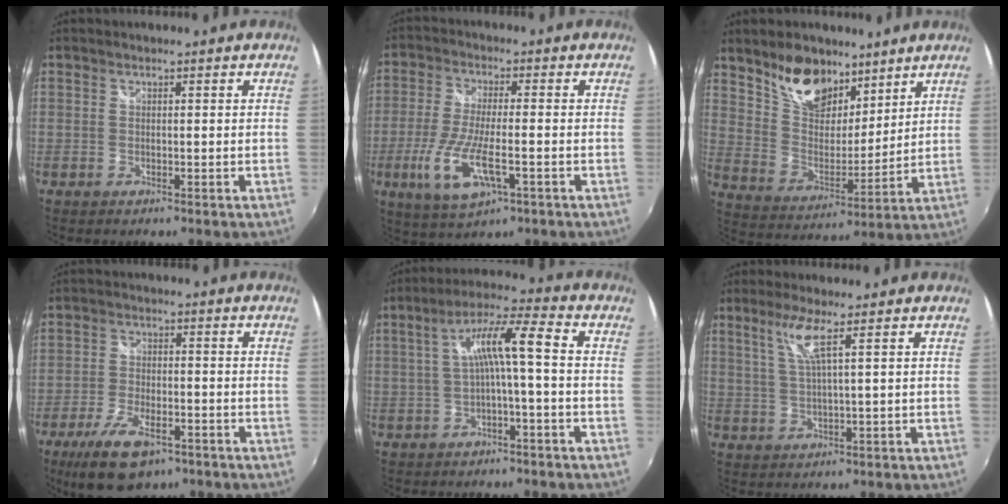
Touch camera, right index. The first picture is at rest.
{"total": 11.7, "force": [-4.3, 3.5, 10.3], "torque": [-0.220, -0.022, -0.077]}
{"total": 13.8, "force": [9.7, 7.4, 6.4], "torque": [-0.128, 0.015, 0.185]}
{"total": 11.8, "force": [-7.4, 5.1, 7.7], "torque": [-0.170, -0.024, -0.125]}
{"total": 7.9, "force": [-1.0, 0.4, 7.8], "torque": [-0.163, 0.021, -0.011]}
{"total": 4.8, "force": [2.4, -0.6, 4.2], "torque": [-0.082, -0.002, 0.052]}